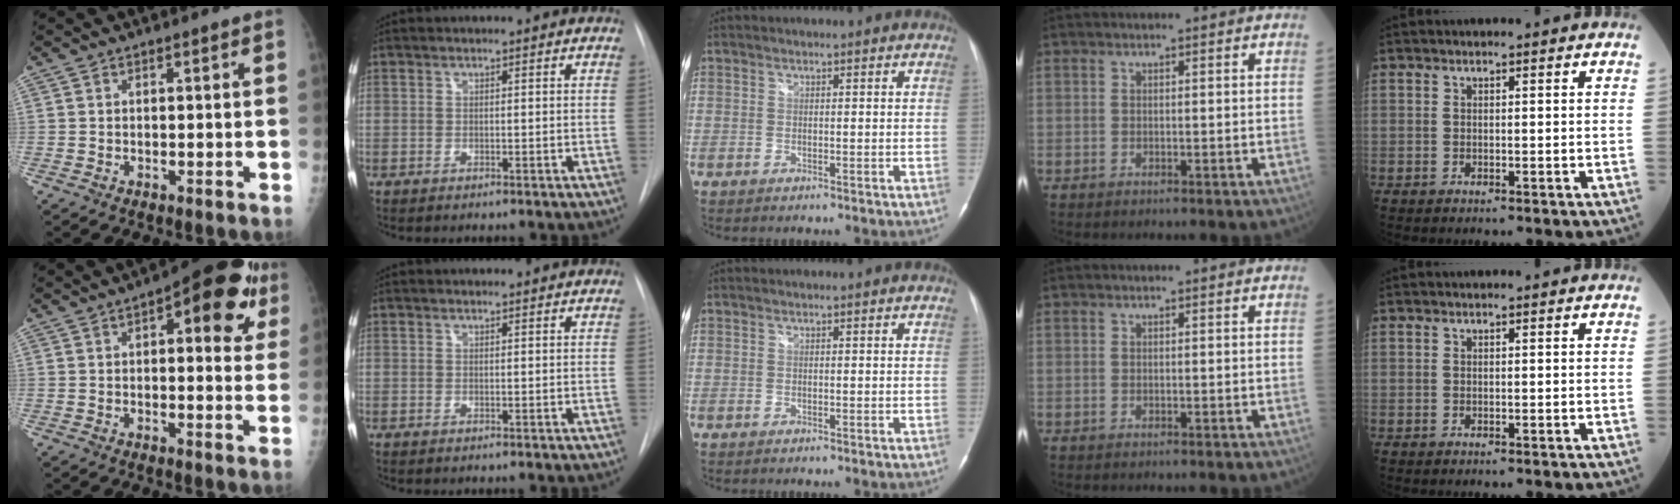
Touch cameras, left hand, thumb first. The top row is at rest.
{"thumb": {"total": 15.0, "force": [6.2, 6.2, 12.2], "torque": [-0.116, -0.004, 0.068]}, "index": {"total": 1.3, "force": [1.3, 0.2, 0.1], "torque": [-0.008, 0.006, 0.014]}}